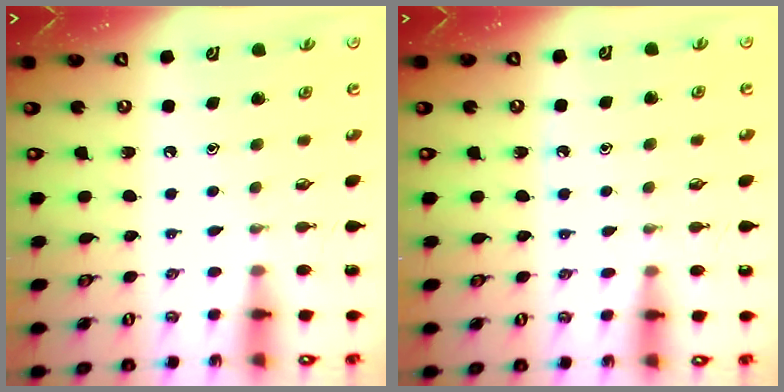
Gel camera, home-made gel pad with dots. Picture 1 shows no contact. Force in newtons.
{"total": 5.9, "press": 5.8, "slide": 0.7}